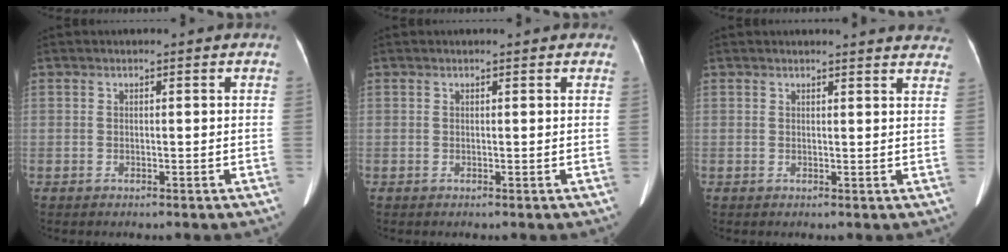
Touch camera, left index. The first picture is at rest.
{"total": 1.3, "force": [1.1, 0.4, 0.6], "torque": [-0.010, 0.011, 0.010]}
{"total": 11.7, "force": [11.4, 1.6, 2.5], "torque": [-0.006, -0.026, 0.100]}